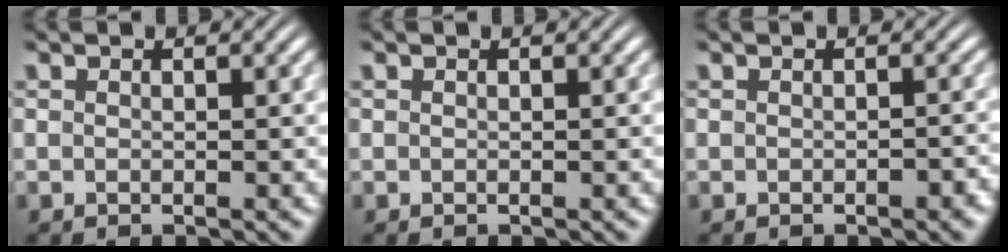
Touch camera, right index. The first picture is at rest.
{"total": 0.0}
{"total": 0.7, "force": [-0.6, 0.0, 0.2], "torque": [-0.008, 0.001, -0.011]}